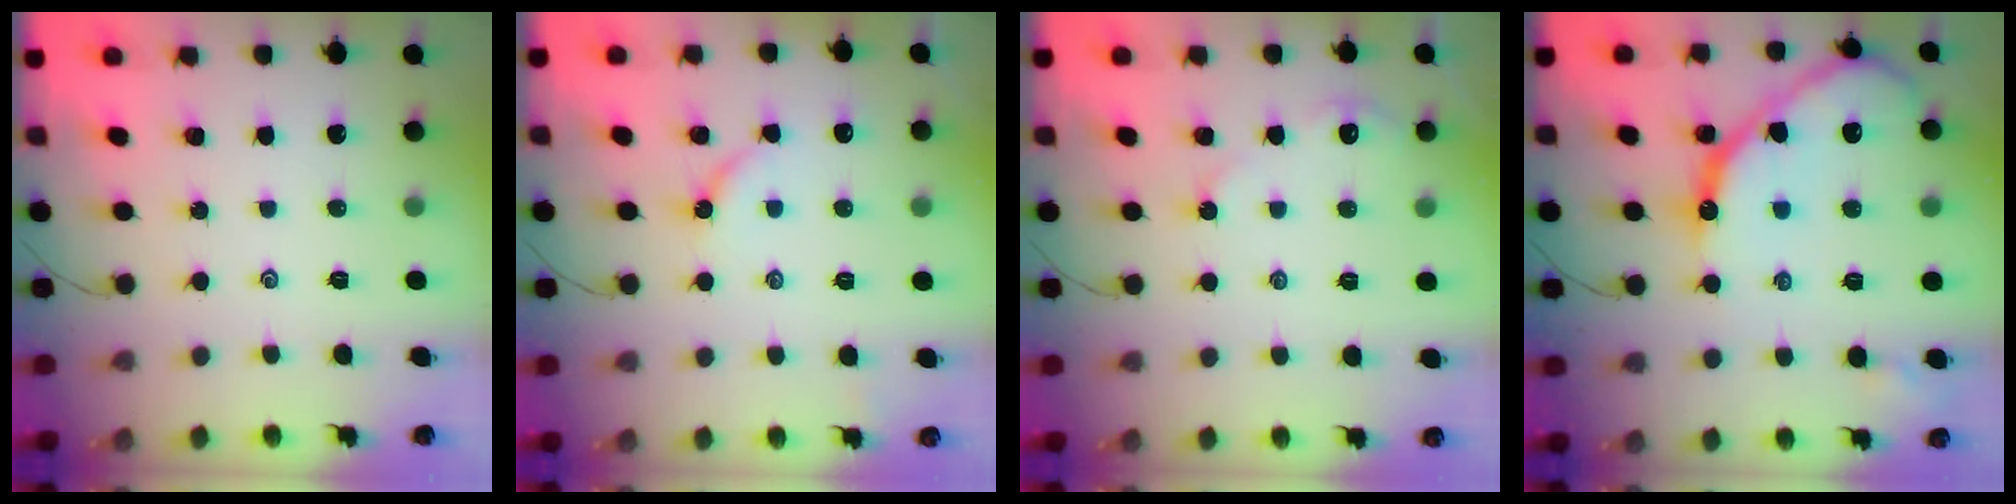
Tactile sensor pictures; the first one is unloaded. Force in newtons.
{"total": 5.6, "press": 5.5, "slide": 0.8}
{"total": 2.8, "press": 2.8, "slide": 0.4}
{"total": 15.7, "press": 15.7, "slide": 1.4}